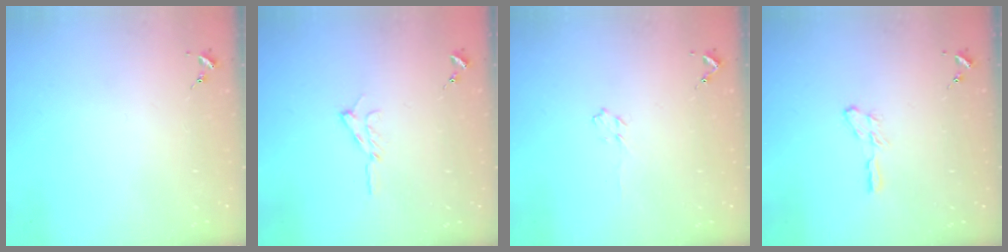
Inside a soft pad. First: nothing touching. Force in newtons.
{"total": 6.5, "press": 6.5, "slide": 0.8}
{"total": 3.9, "press": 3.9, "slide": 0.6}
{"total": 4.3, "press": 4.3, "slide": 0.5}